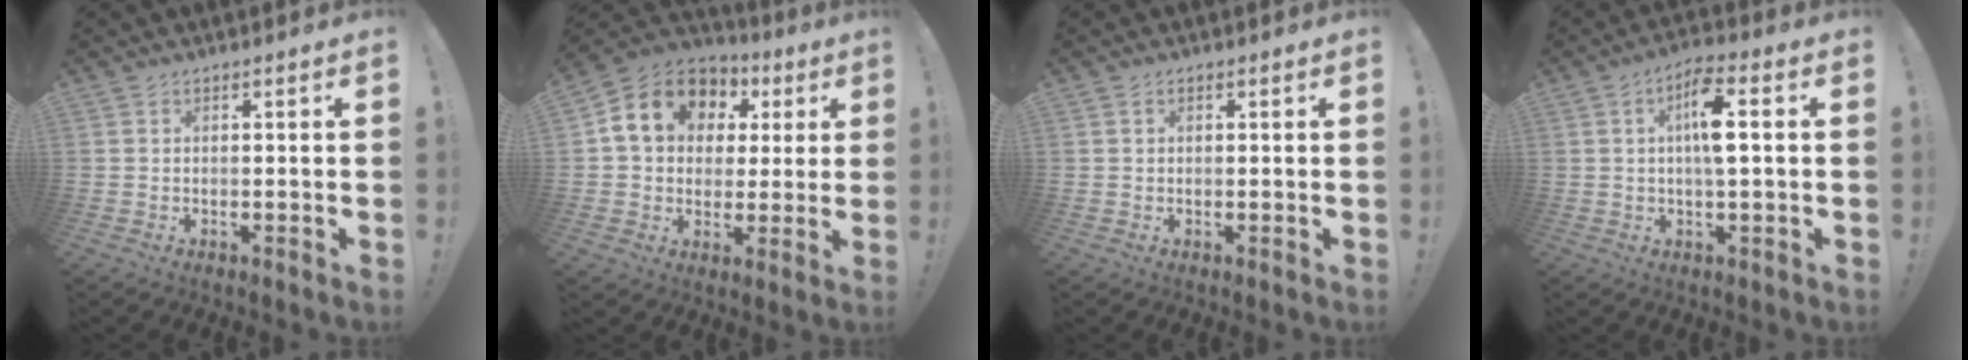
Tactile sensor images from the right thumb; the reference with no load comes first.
{"total": 15.2, "force": [5.6, 12.1, 7.4], "torque": [-0.112, -0.017, 0.113]}
{"total": 0.6, "force": [0.2, 0.5, 0.3], "torque": [-0.008, 0.004, 0.004]}
{"total": 9.3, "force": [1.2, 2.5, 8.8], "torque": [-0.146, 0.005, 0.017]}